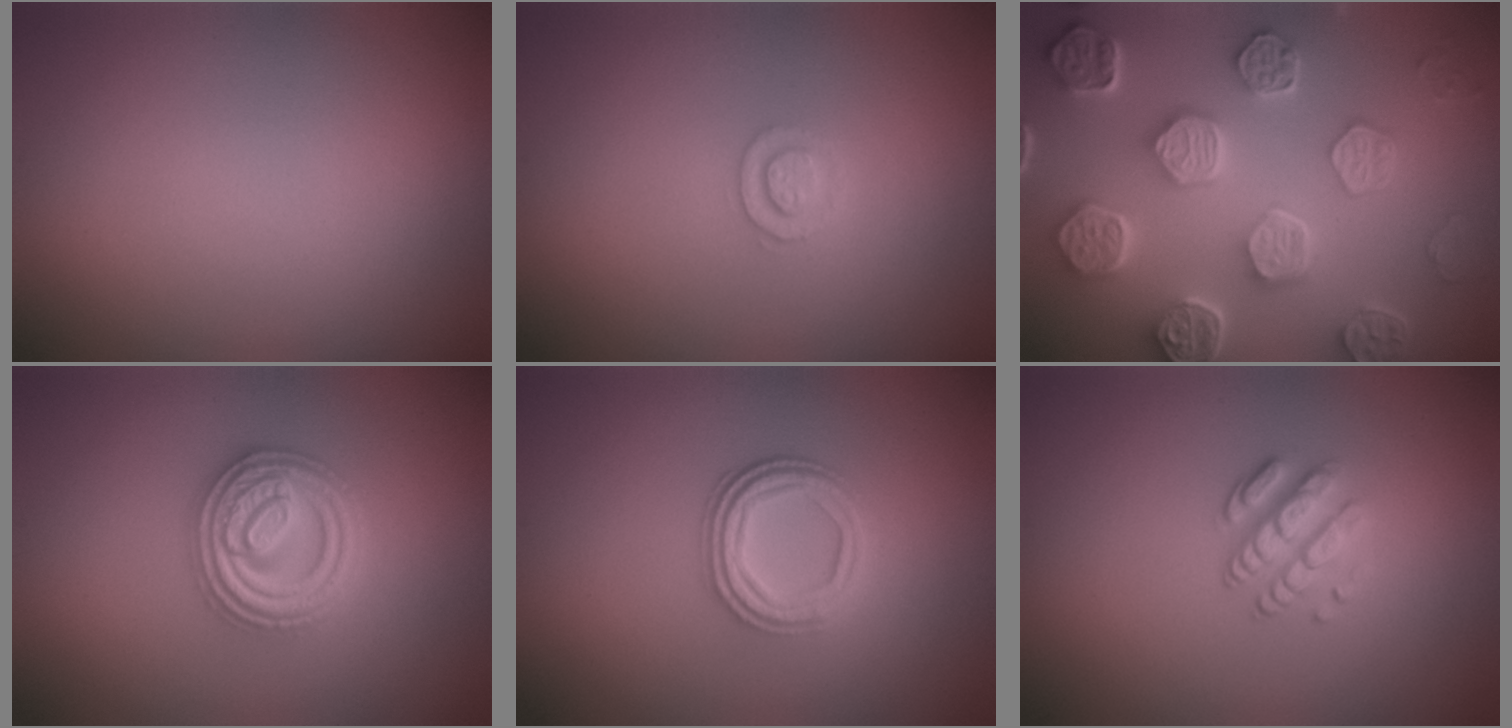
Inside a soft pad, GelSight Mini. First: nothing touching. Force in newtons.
{"total": 1.5, "press": 1.5, "slide": 0.1}
{"total": 8.5, "press": 6.6, "slide": 5.3}
{"total": 4.9, "press": 4.8, "slide": 0.7}
{"total": 3.6, "press": 3.0, "slide": 2.1}
{"total": 3.3, "press": 2.3, "slide": 2.3}